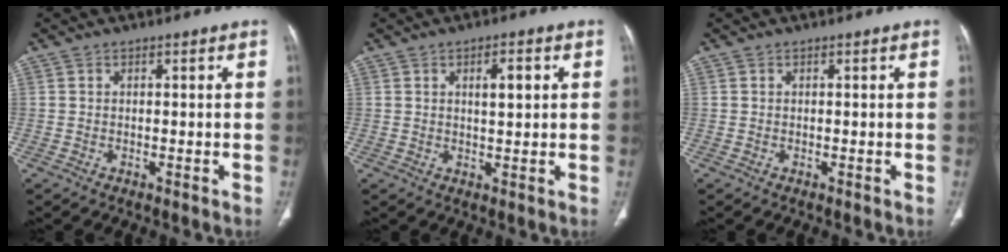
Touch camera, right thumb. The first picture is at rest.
{"total": 4.2, "force": [1.4, 1.5, 3.7], "torque": [-0.055, -0.005, 0.022]}
{"total": 0.0}